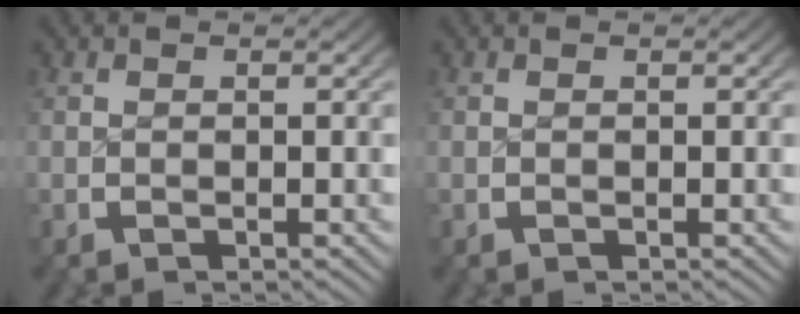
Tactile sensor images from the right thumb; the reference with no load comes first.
{"total": 0.0}